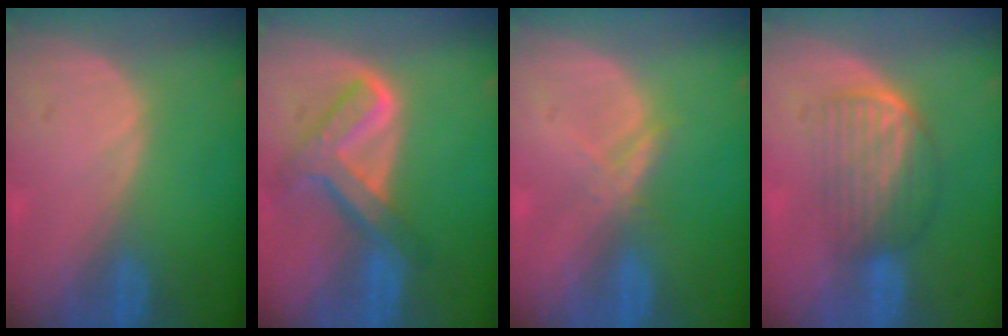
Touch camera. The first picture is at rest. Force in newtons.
{"total": 8.0, "press": 6.7, "slide": 4.3}
{"total": 2.1, "press": 2.1, "slide": 0.2}
{"total": 7.2, "press": 6.1, "slide": 4.0}